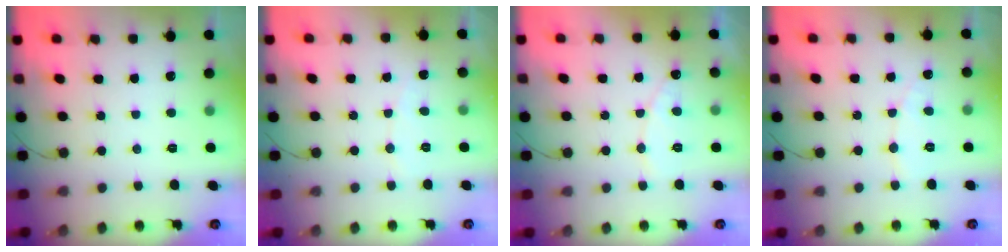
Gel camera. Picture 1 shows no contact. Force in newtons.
{"total": 3.0, "press": 3.0, "slide": 0.3}
{"total": 7.2, "press": 7.2, "slide": 0.5}
{"total": 4.9, "press": 4.9, "slide": 0.4}